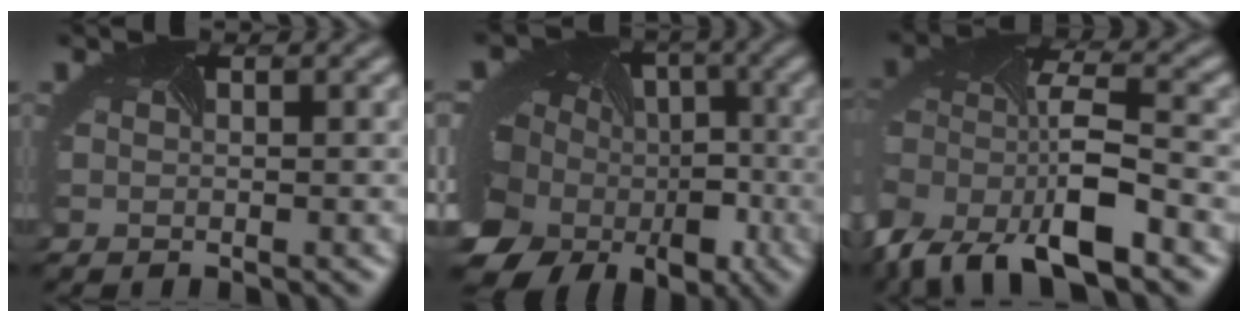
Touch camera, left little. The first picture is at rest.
{"total": 17.7, "force": [-5.8, 13.7, 9.6], "torque": [-0.199, -0.024, -0.083]}
{"total": 11.4, "force": [-6.2, 5.0, 8.1], "torque": [-0.156, -0.021, -0.109]}